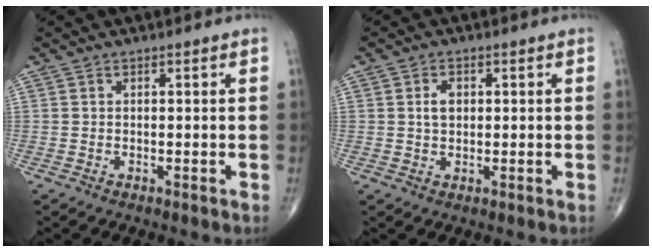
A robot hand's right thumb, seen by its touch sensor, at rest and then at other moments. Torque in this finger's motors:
{"motor_torque": [0.61, 0.67, 0.09, -0.14, 0.00]}